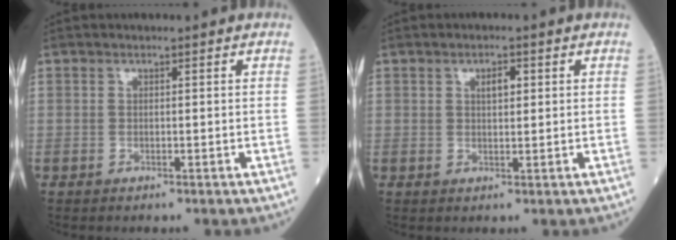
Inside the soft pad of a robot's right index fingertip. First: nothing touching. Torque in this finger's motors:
{"motor_torque": [0.24, 0.01, 0.02, 0.04]}